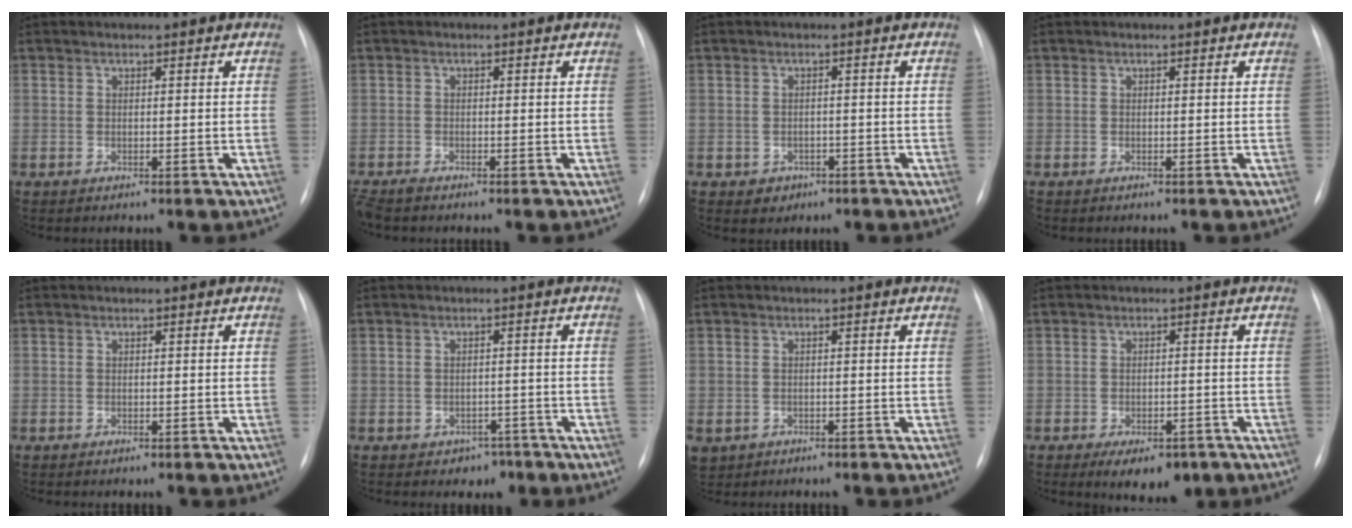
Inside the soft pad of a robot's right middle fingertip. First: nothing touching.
{"total": 2.1, "force": [-1.8, 0.3, 0.9], "torque": [-0.022, -0.008, -0.033]}
{"total": 2.4, "force": [-1.2, 2.0, 0.4], "torque": [-0.003, 0.007, -0.010]}
{"total": 0.0}
{"total": 0.0}
{"total": 2.7, "force": [-1.7, 2.1, 0.5], "torque": [-0.002, 0.012, -0.015]}
{"total": 3.8, "force": [-1.9, 3.2, 1.0], "torque": [-0.025, 0.001, -0.024]}
{"total": 7.0, "force": [-4.5, 3.6, 4.0], "torque": [-0.046, 0.002, -0.057]}